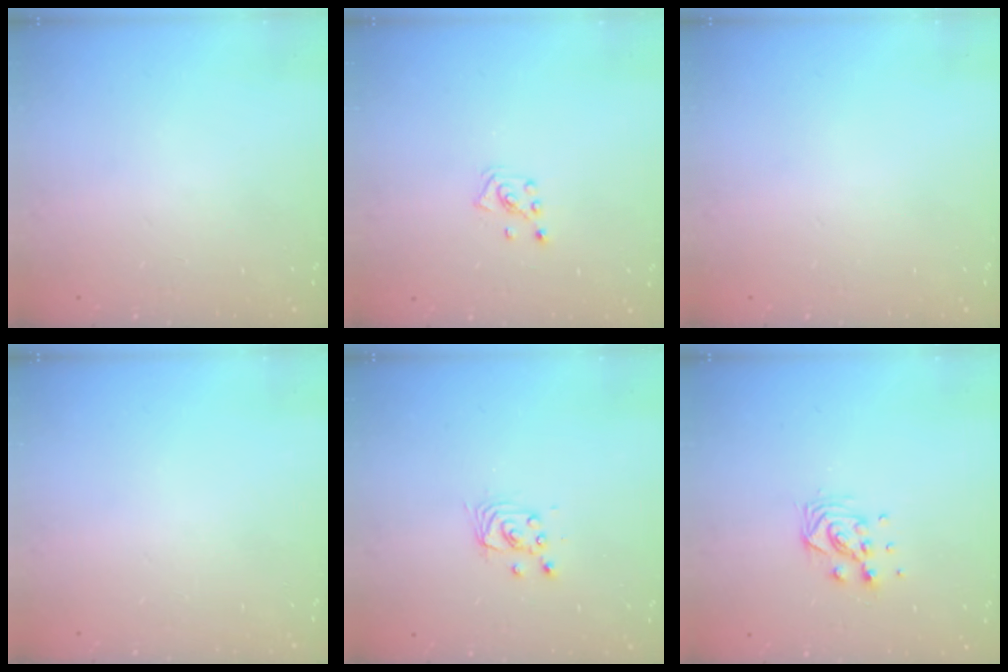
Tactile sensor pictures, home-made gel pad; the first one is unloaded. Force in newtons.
{"total": 2.6, "press": 2.6, "slide": 0.5}
{"total": 0.0}
{"total": 0.0}
{"total": 2.7, "press": 2.7, "slide": 0.2}
{"total": 7.9, "press": 7.9, "slide": 0.5}